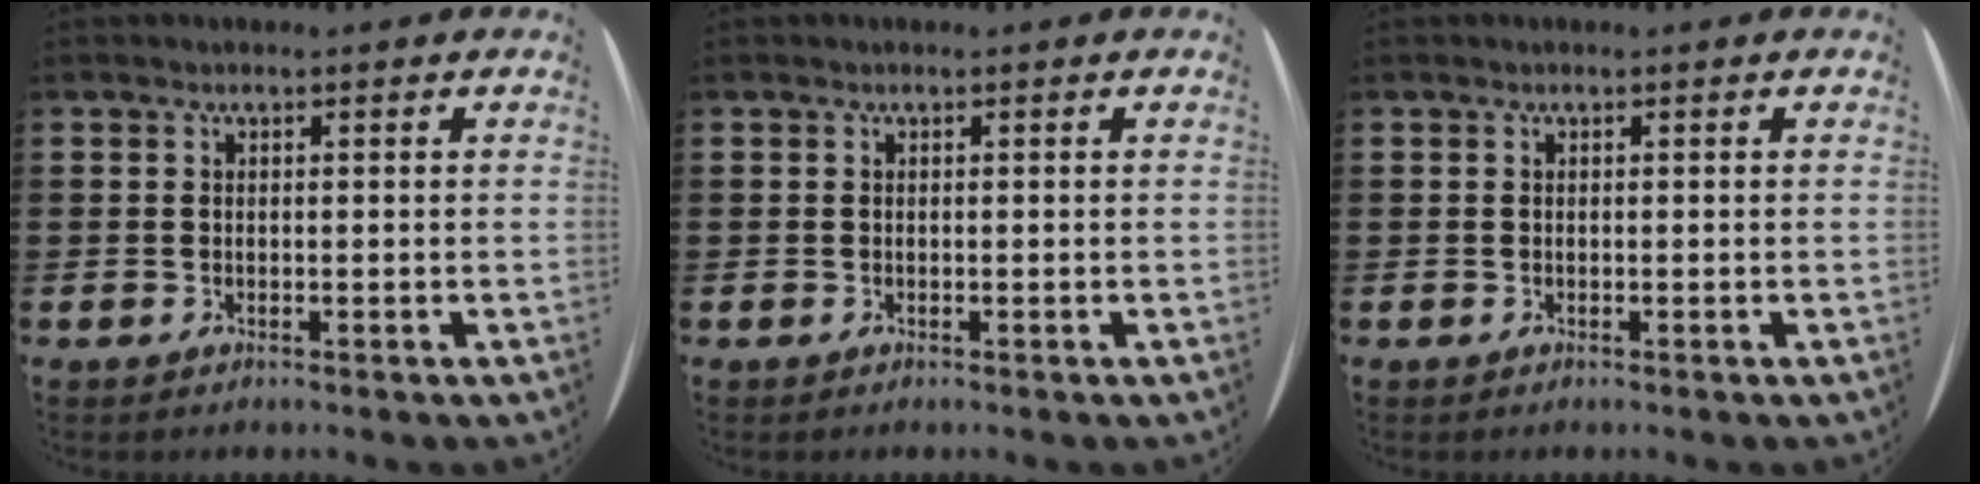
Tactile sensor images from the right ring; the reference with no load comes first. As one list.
[{"total": 0.0}, {"total": 0.0}]